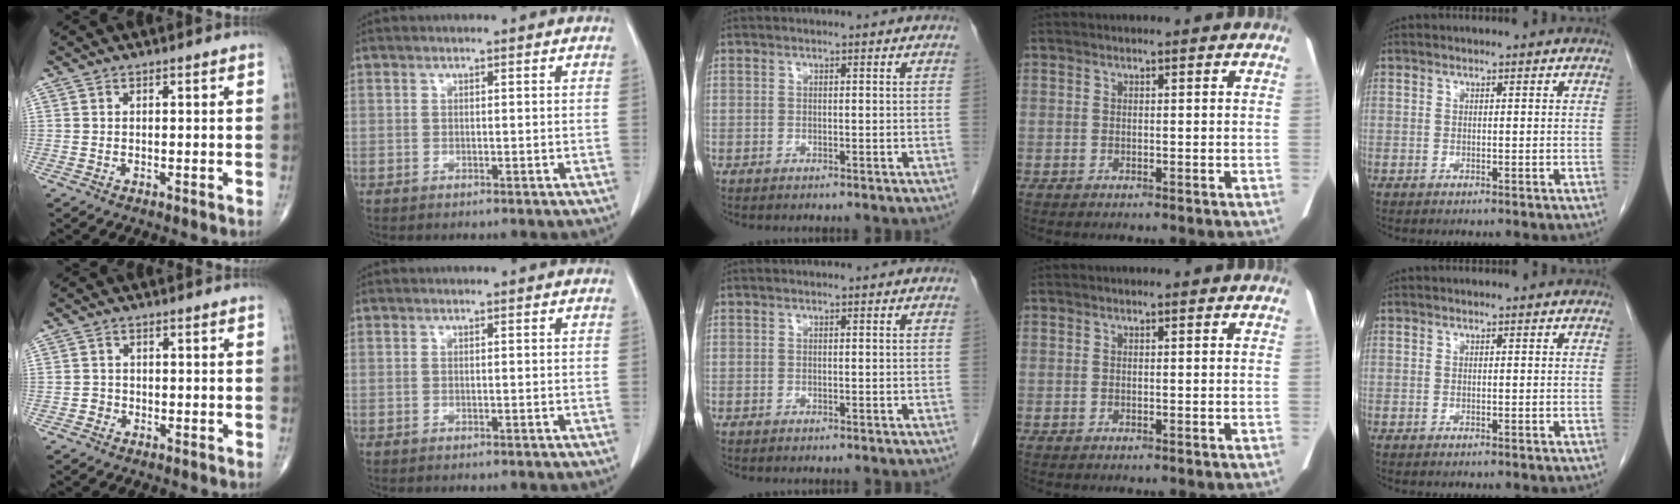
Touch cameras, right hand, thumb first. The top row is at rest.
{"thumb": {"total": 1.2, "force": [-0.6, 1.1, 0.1], "torque": [0.008, 0.007, -0.014]}}